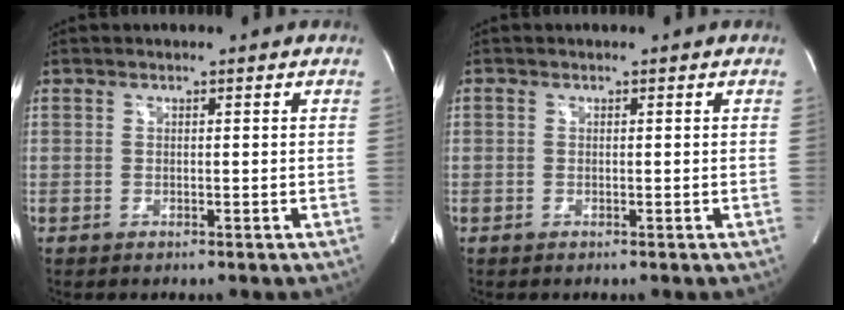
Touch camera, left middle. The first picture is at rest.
{"total": 0.0}